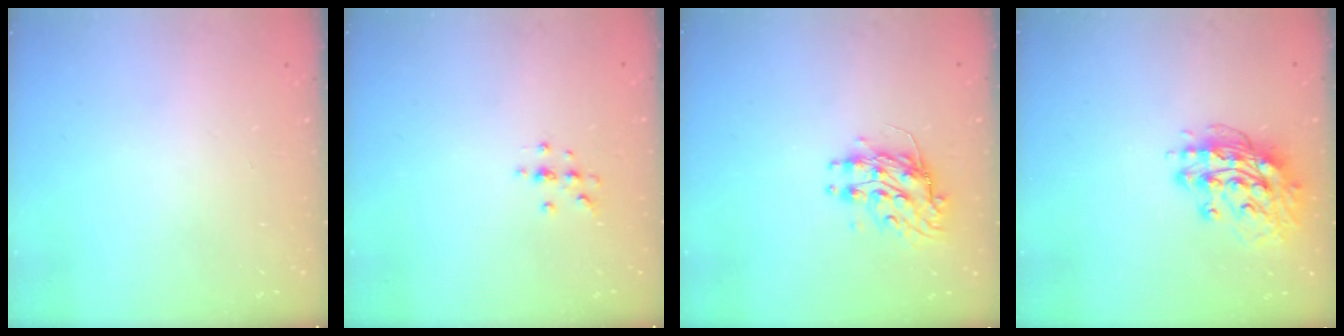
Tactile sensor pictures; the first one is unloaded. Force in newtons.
{"total": 4.1, "press": 4.1, "slide": 0.4}
{"total": 9.2, "press": 9.2, "slide": 0.1}
{"total": 13.5, "press": 13.4, "slide": 1.3}